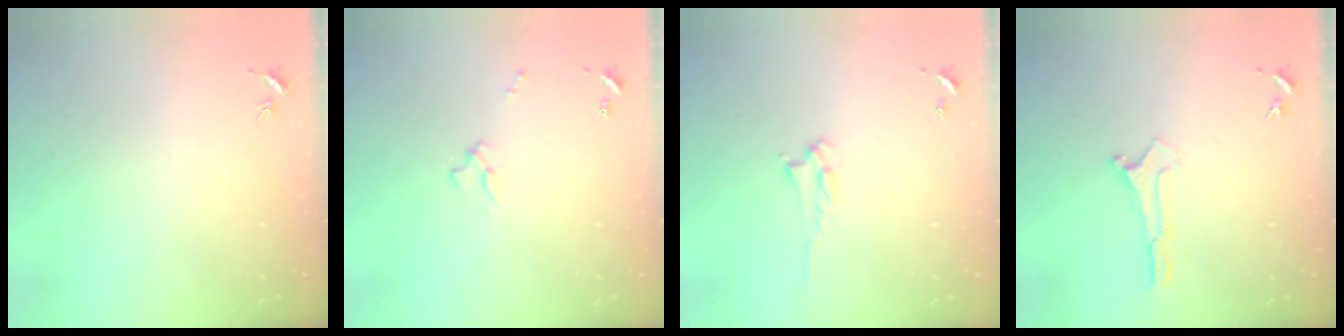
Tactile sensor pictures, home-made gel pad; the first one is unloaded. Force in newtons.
{"total": 1.7, "press": 1.6, "slide": 0.2}
{"total": 2.0, "press": 1.9, "slide": 0.3}
{"total": 0.0}